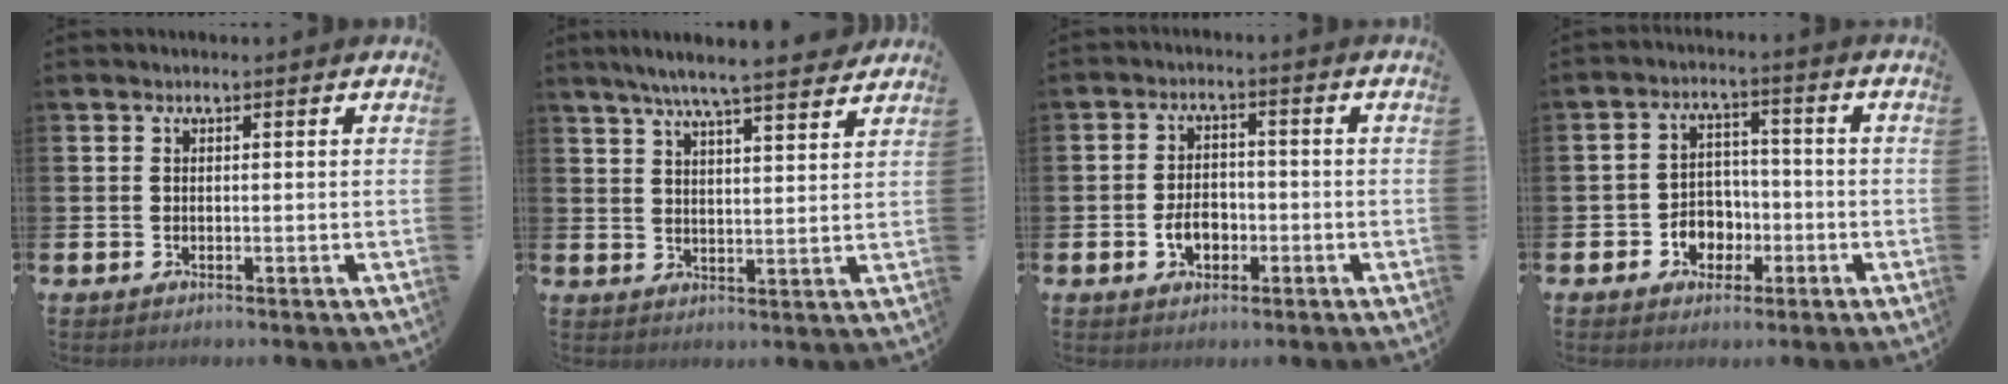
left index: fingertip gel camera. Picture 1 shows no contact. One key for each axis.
{"total": 7.0, "fx": 6.5, "fy": 0.0, "fz": 2.6, "tx": -0.066, "ty": -0.028, "tz": 0.113}
{"total": 3.7, "fx": -1.3, "fy": 2.6, "fz": 2.4, "tx": -0.029, "ty": -0.002, "tz": -0.029}
{"total": 4.3, "fx": -1.5, "fy": 3.9, "fz": 1.3, "tx": -0.026, "ty": 0.001, "tz": -0.034}